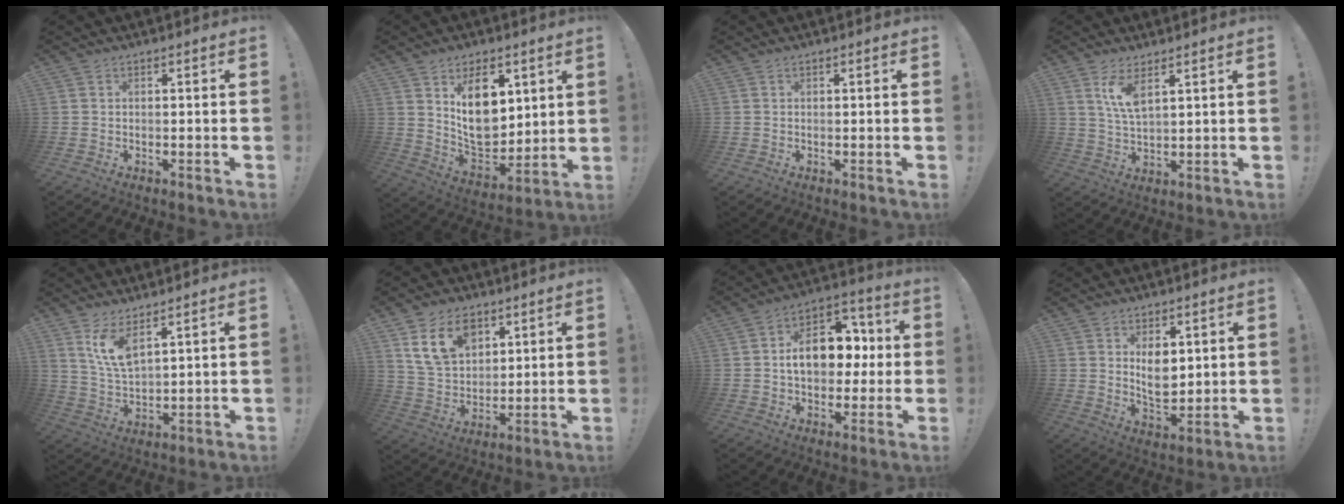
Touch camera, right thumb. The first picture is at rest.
{"total": 15.8, "force": [6.8, 10.2, 10.0], "torque": [-0.151, -0.048, 0.127]}
{"total": 0.0}
{"total": 7.9, "force": [4.8, 2.5, 5.7], "torque": [-0.107, -0.021, 0.086]}
{"total": 9.1, "force": [6.1, 2.9, 6.1], "torque": [-0.120, -0.027, 0.113]}
{"total": 13.6, "force": [7.4, 9.2, 6.8], "torque": [-0.111, -0.027, 0.143]}
{"total": 15.0, "force": [1.0, 10.7, 10.5], "torque": [-0.147, 0.008, 0.021]}
{"total": 7.9, "force": [2.9, 5.4, 5.1], "torque": [-0.069, -0.023, 0.053]}